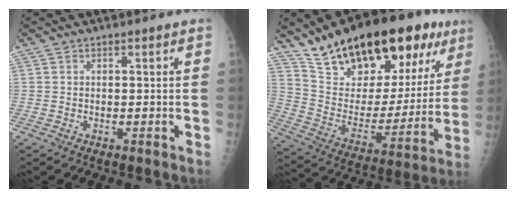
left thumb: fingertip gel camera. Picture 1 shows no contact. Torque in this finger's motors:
{"motor_torque": [0.99, 0.98, 1.48, -1.30, 0.18]}